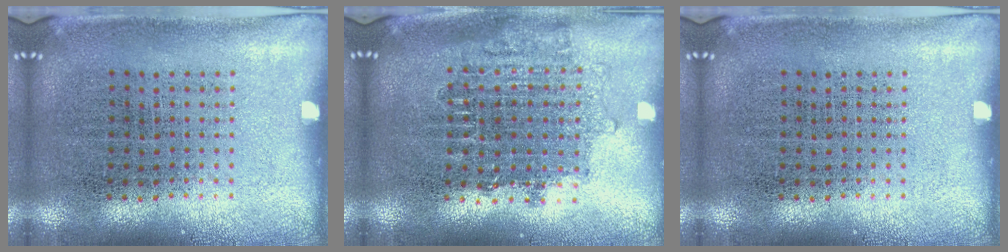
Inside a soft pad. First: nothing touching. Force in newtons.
{"total": 1.6, "press": 1.3, "slide": 0.9}
{"total": 0.0}